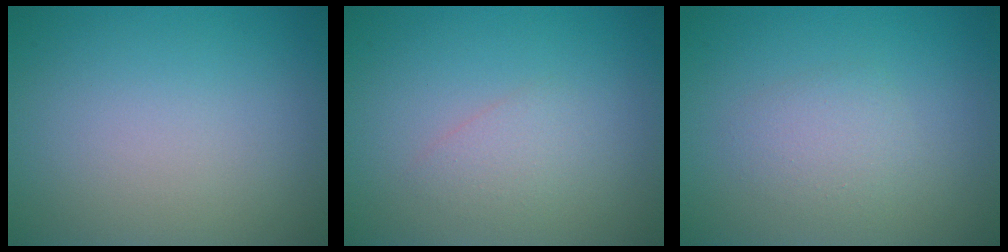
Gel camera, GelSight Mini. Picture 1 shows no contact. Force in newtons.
{"total": 1.4, "press": 1.4, "slide": 0.1}
{"total": 1.9, "press": 1.9, "slide": 0.0}